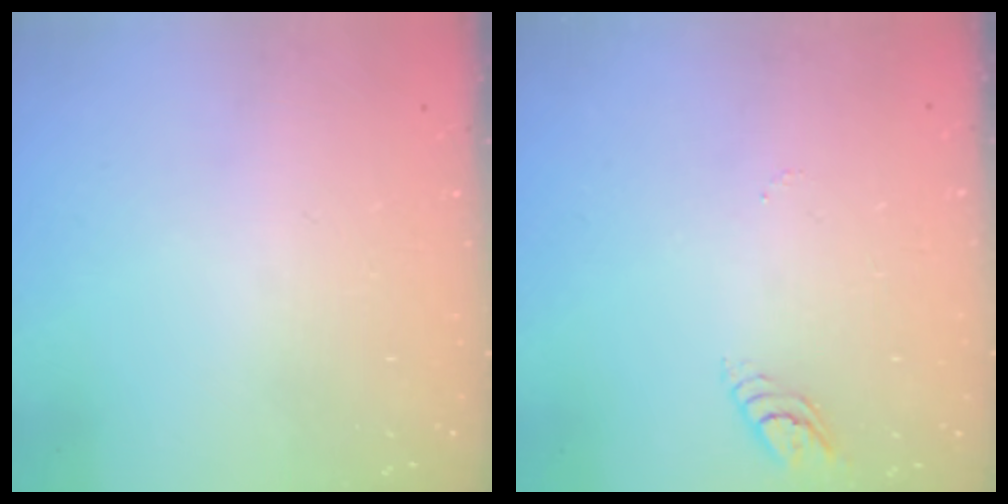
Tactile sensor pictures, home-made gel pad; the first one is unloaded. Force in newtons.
{"total": 3.8, "press": 3.8, "slide": 0.6}